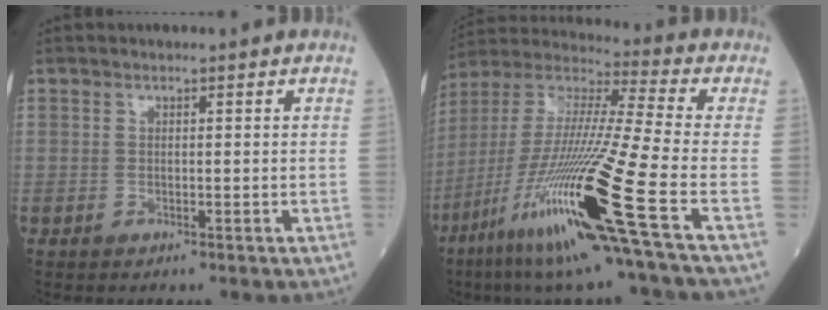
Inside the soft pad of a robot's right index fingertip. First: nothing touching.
{"total": 24.1, "force": [-10.1, -0.4, 21.9], "torque": [-0.445, -0.053, -0.195]}